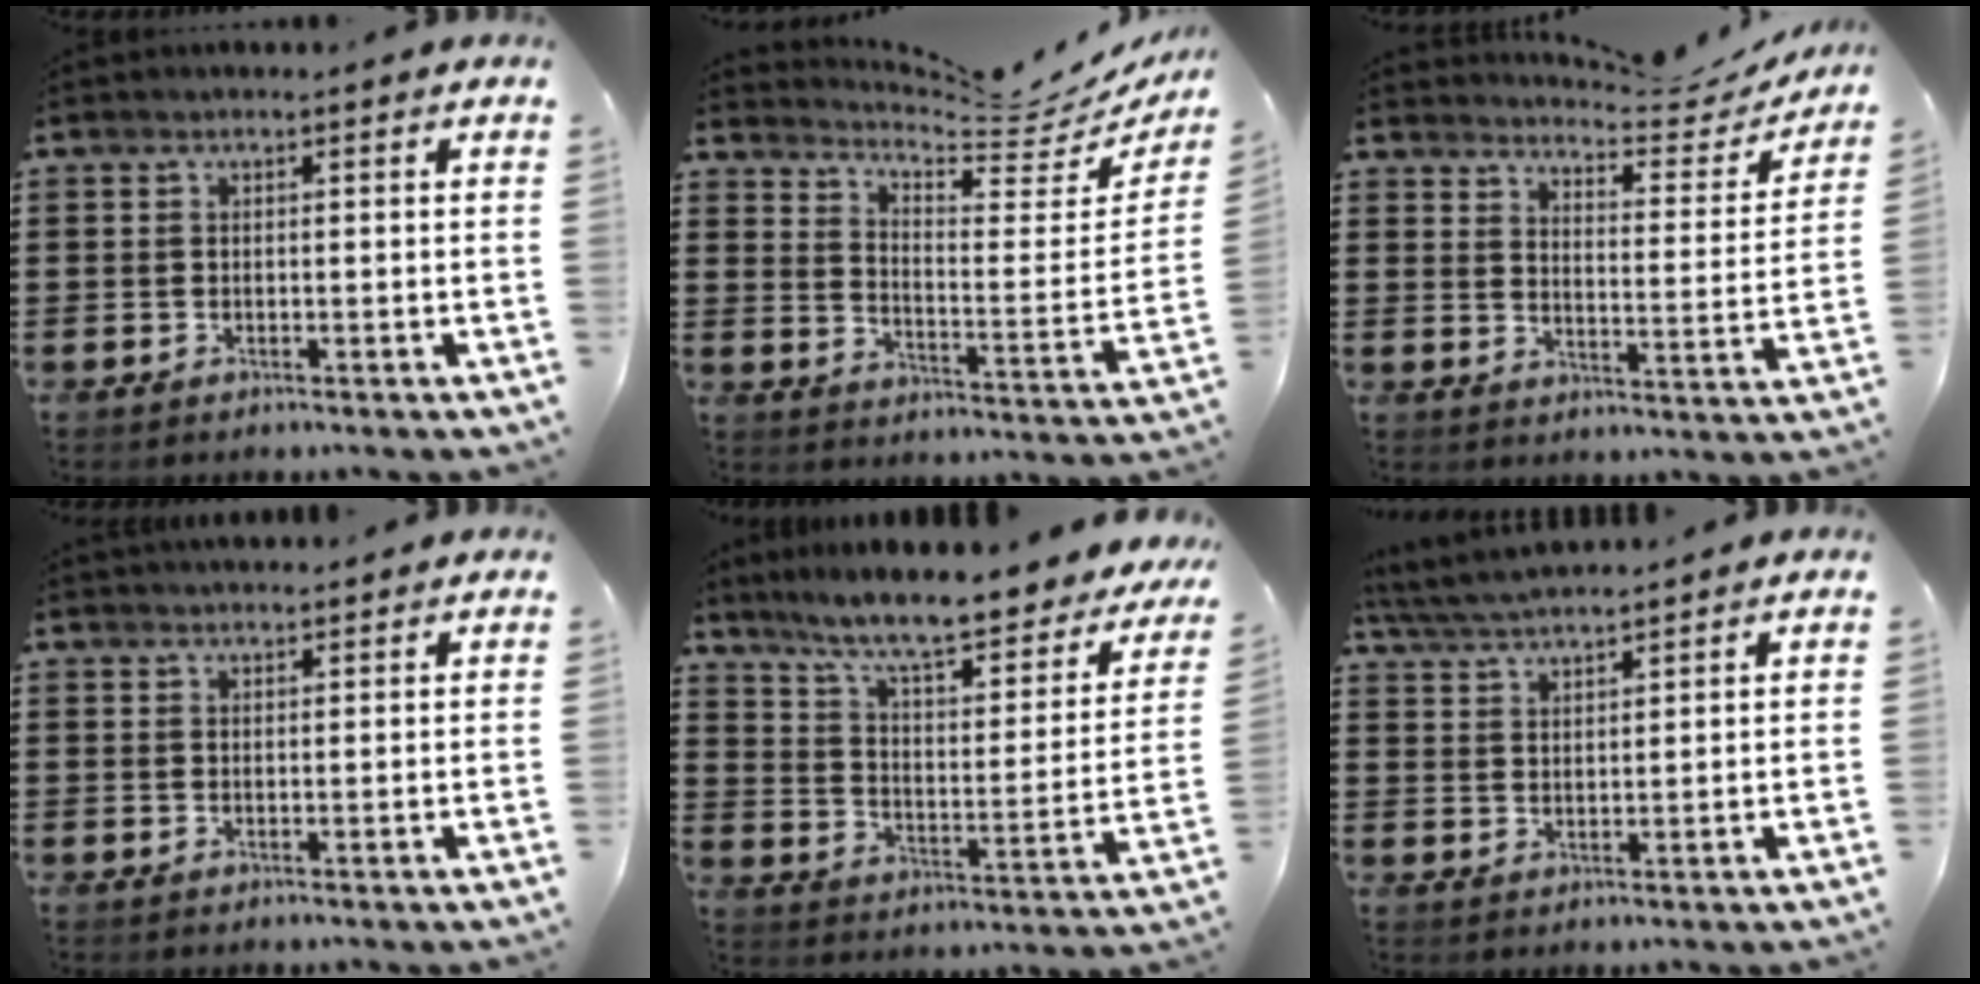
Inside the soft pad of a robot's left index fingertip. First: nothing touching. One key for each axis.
{"total": 5.7, "fx": 5.3, "fy": 0.6, "fz": 1.9, "tx": -0.057, "ty": -0.045, "tz": 0.089}
{"total": 4.1, "fx": 4.0, "fy": 0.3, "fz": 0.9, "tx": -0.034, "ty": -0.032, "tz": 0.062}
{"total": 1.4, "fx": 1.4, "fy": 0.2, "fz": 0.2, "tx": -0.005, "ty": 0.001, "tz": 0.027}
{"total": 9.4, "fx": 7.9, "fy": 0.5, "fz": 5.0, "tx": -0.119, "ty": -0.058, "tz": 0.130}
{"total": 4.1, "fx": 4.0, "fy": 0.1, "fz": 1.2, "tx": -0.036, "ty": -0.012, "tz": 0.073}